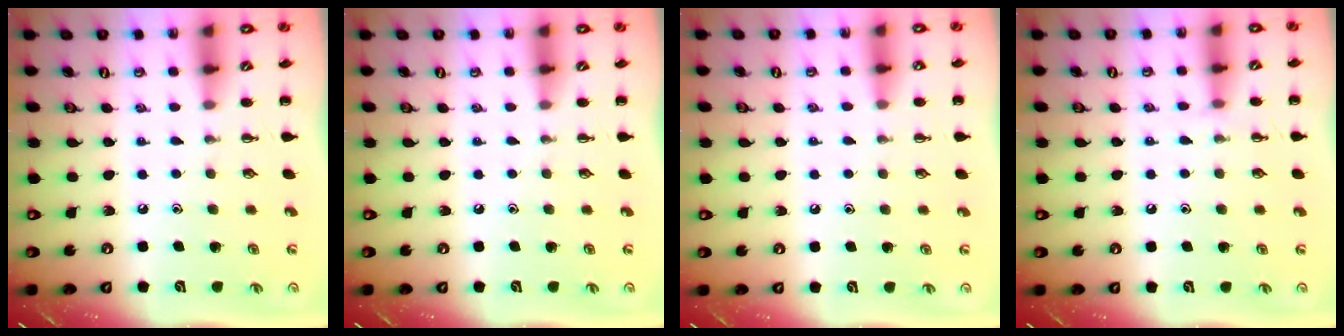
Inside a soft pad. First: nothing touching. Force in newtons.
{"total": 0.0}
{"total": 5.8, "press": 5.5, "slide": 1.9}
{"total": 5.9, "press": 5.5, "slide": 1.9}